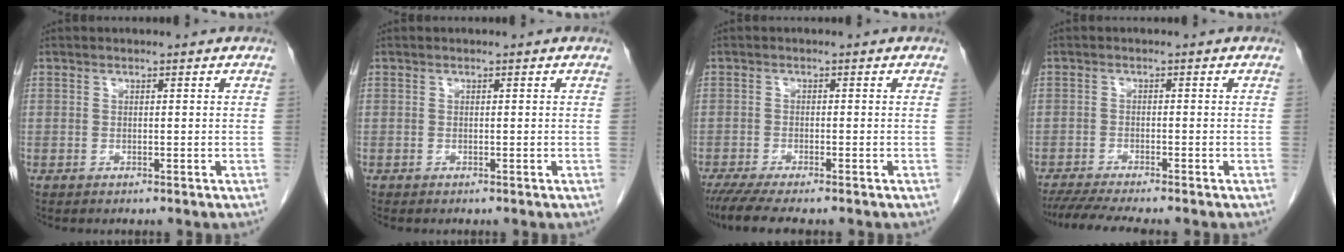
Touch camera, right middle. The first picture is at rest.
{"total": 0.0}
{"total": 6.6, "force": [-5.5, 0.5, 3.7], "torque": [-0.057, -0.016, -0.090]}
{"total": 7.5, "force": [-6.6, -0.1, 3.7], "torque": [-0.057, -0.016, -0.107]}